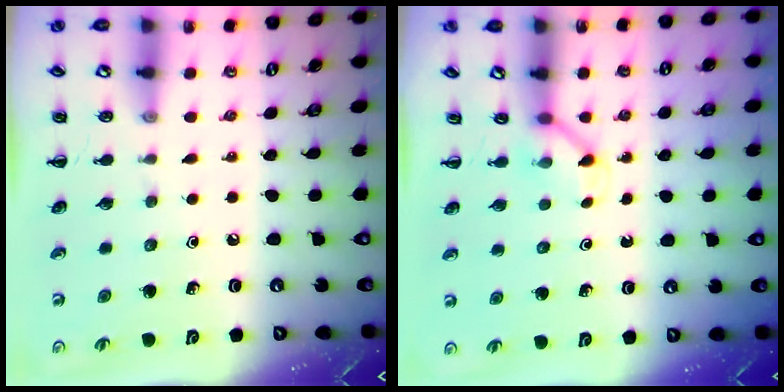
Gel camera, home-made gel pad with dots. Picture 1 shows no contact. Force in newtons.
{"total": 2.8, "press": 2.7, "slide": 0.9}